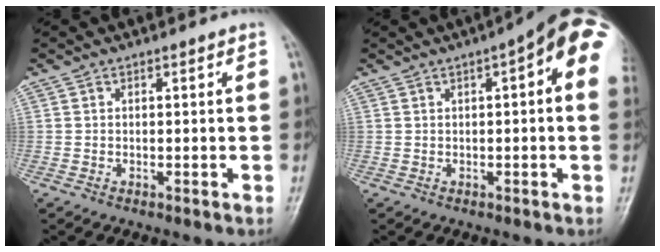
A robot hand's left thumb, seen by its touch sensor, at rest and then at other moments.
{"total": 11.6, "force": [3.5, 3.2, 10.6], "torque": [-0.122, 0.018, 0.031]}